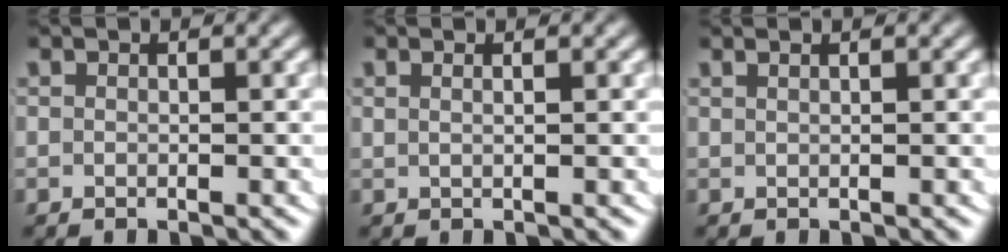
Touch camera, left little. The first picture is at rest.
{"total": 0.9, "force": [0.3, -0.4, 0.7], "torque": [-0.010, -0.001, 0.010]}
{"total": 0.9, "force": [0.6, -0.3, 0.5], "torque": [-0.006, 0.003, 0.012]}